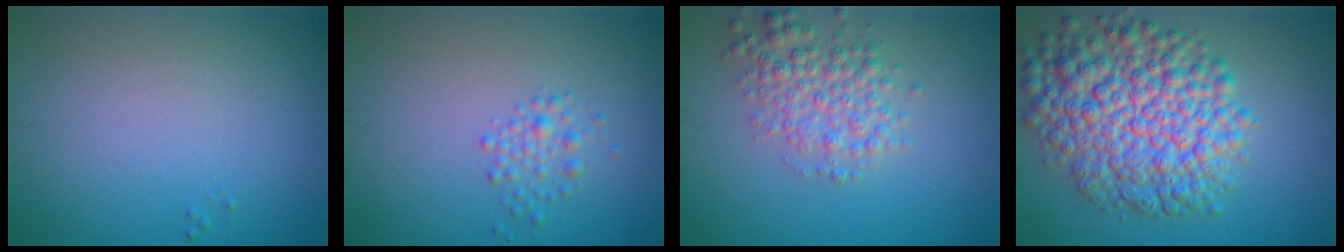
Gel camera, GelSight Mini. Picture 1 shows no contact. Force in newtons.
{"total": 1.7, "press": 1.7, "slide": 0.0}
{"total": 3.5, "press": 3.5, "slide": 0.1}
{"total": 9.9, "press": 9.9, "slide": 0.3}